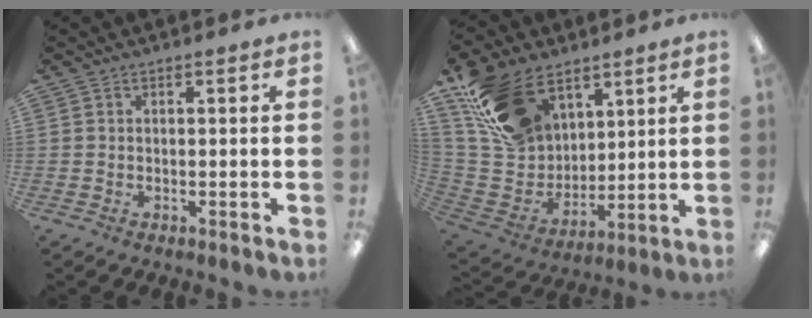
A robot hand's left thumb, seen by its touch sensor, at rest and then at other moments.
{"total": 21.1, "force": [12.7, 13.3, 10.4], "torque": [-0.227, -0.055, 0.243]}